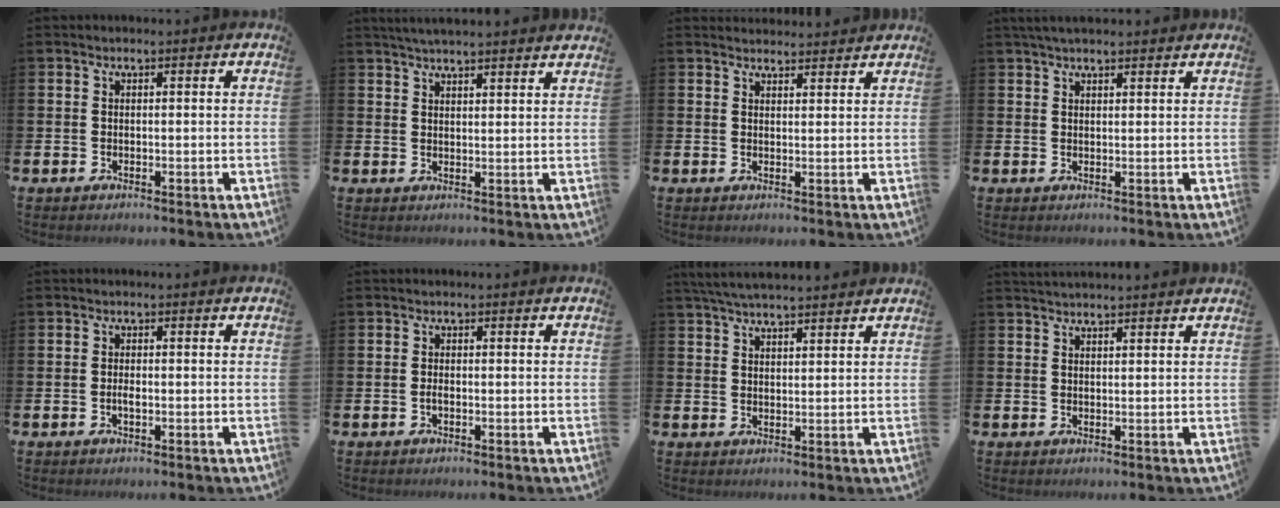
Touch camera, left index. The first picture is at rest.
{"total": 3.5, "force": [3.5, -0.2, 0.5], "torque": [-0.015, -0.011, 0.064]}
{"total": 2.5, "force": [2.5, 0.5, -0.2], "torque": [0.011, -0.017, 0.043]}
{"total": 2.6, "force": [2.4, 0.6, 1.0], "torque": [-0.019, -0.002, 0.043]}
{"total": 1.1, "force": [-0.2, 0.4, 1.0], "torque": [-0.013, -0.003, -0.005]}
{"total": 0.8, "force": [-0.3, 0.3, 0.7], "torque": [-0.015, -0.001, -0.005]}
{"total": 4.4, "force": [4.2, 0.3, 1.2], "torque": [-0.029, -0.012, 0.077]}
{"total": 2.1, "force": [2.1, 0.0, 0.1], "torque": [-0.004, -0.007, 0.038]}